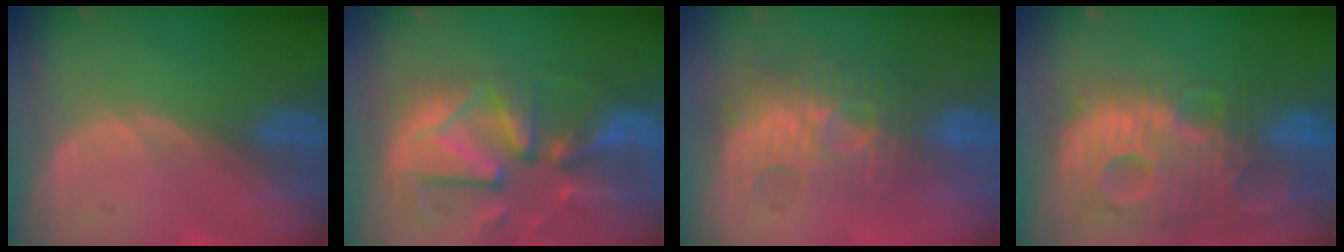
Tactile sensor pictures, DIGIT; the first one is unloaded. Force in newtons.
{"total": 12.8, "press": 11.1, "slide": 6.3}
{"total": 9.4, "press": 8.4, "slide": 4.3}
{"total": 13.9, "press": 12.0, "slide": 7.1}